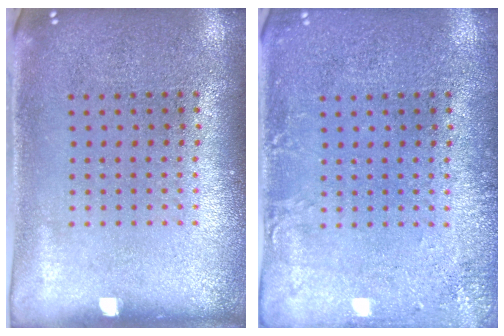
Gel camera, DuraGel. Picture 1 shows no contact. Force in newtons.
{"total": 1.9, "press": 1.9, "slide": 0.2}